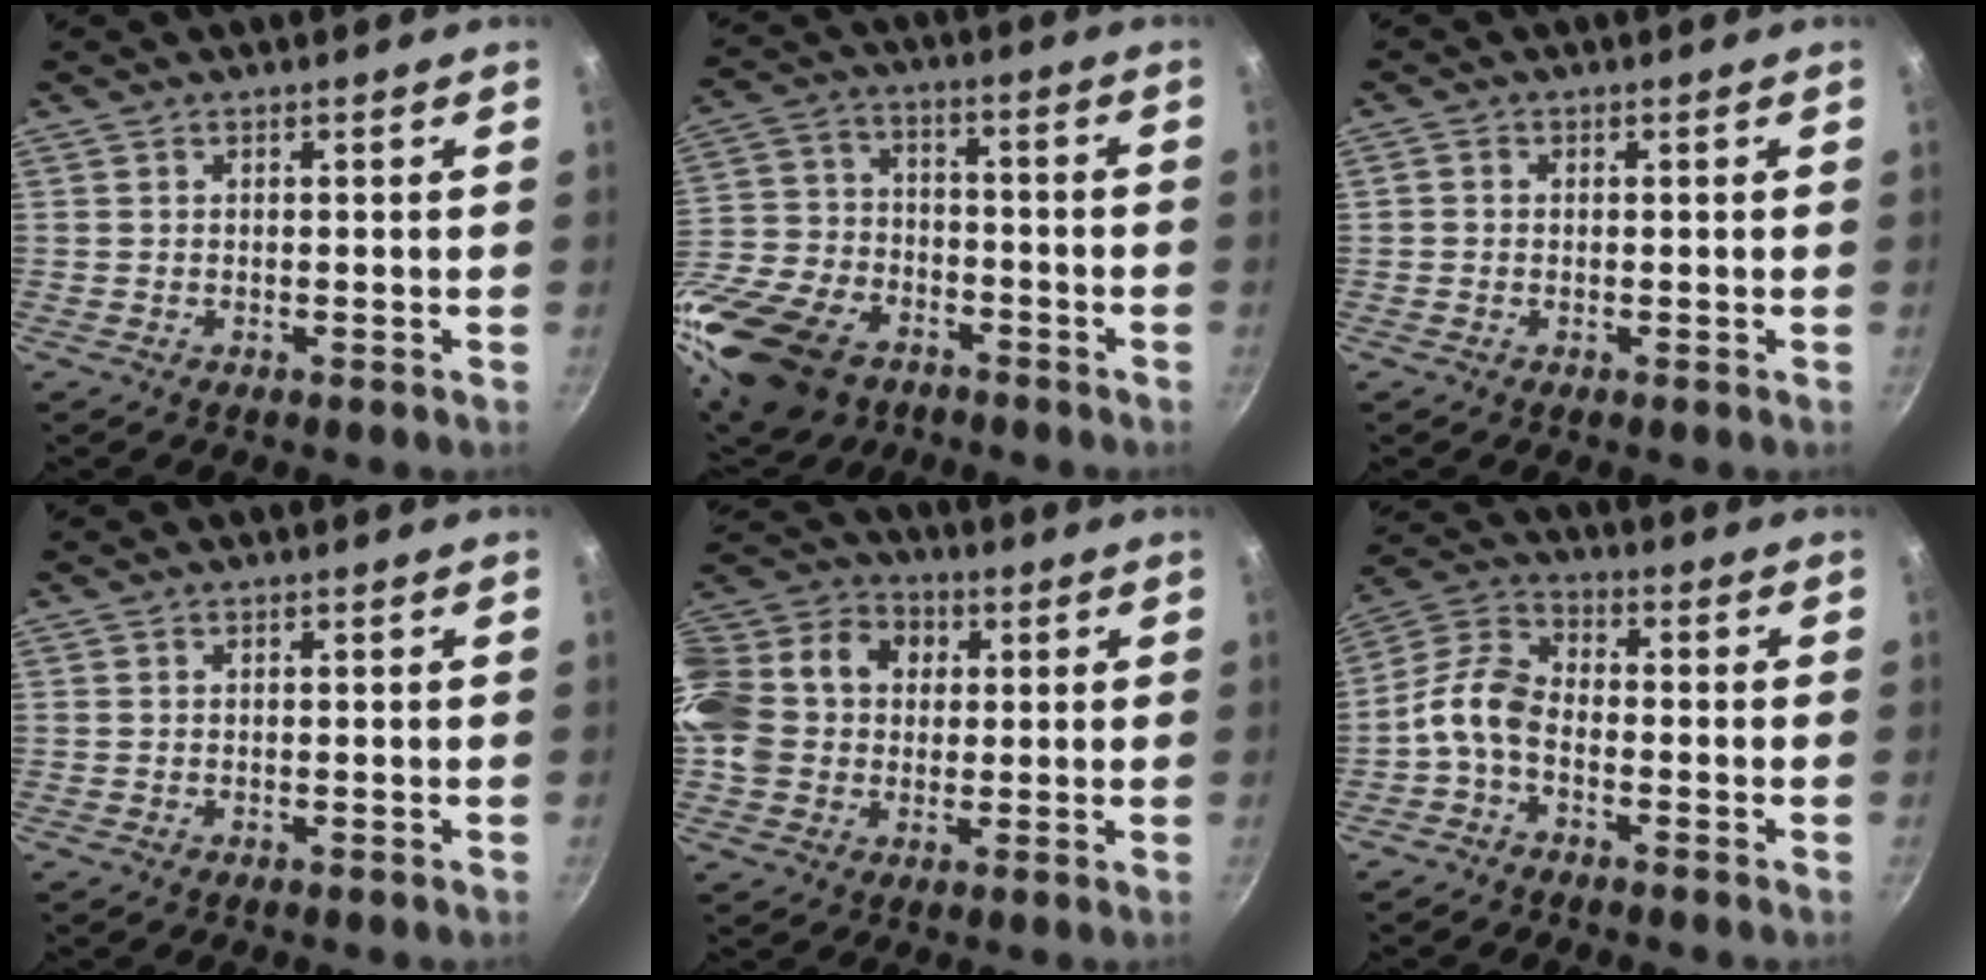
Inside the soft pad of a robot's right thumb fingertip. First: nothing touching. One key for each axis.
{"total": 25.4, "fx": -13.1, "fy": 16.6, "fz": 14.0, "tx": -0.294, "ty": 0.046, "tz": -0.233}
{"total": 1.0, "fx": -0.1, "fy": 0.9, "fz": 0.4, "tx": -0.007, "ty": 0.004, "tz": -0.004}
{"total": 0.0}
{"total": 18.6, "fx": 2.0, "fy": 15.3, "fz": 10.3, "tx": -0.189, "ty": 0.041, "tz": 0.025}
{"total": 7.7, "fx": -3.0, "fy": 4.5, "fz": 5.4, "tx": -0.113, "ty": 0.041, "tz": -0.076}